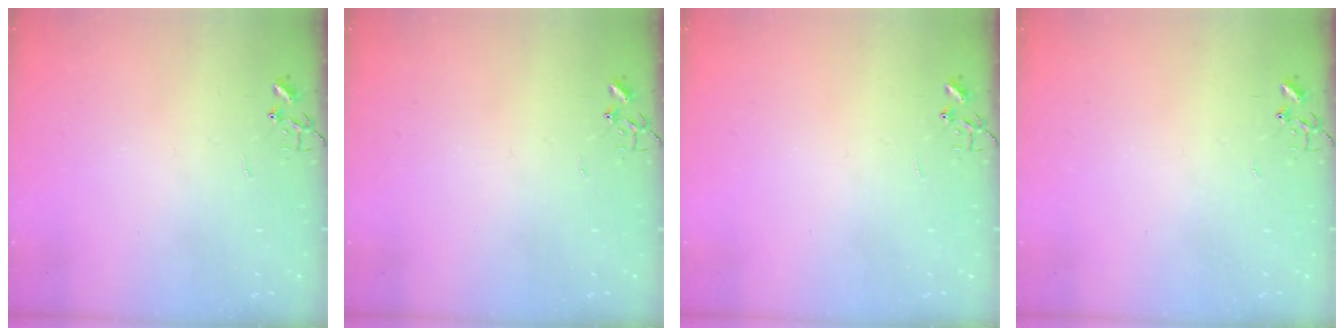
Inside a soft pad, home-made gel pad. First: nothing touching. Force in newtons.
{"total": 0.0}
{"total": 0.0}
{"total": 0.0}